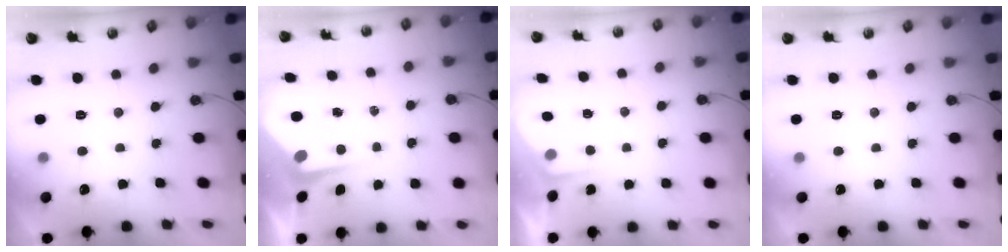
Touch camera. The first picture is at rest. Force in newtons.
{"total": 4.8, "press": 4.8, "slide": 0.4}
{"total": 2.2, "press": 2.2, "slide": 0.4}
{"total": 0.0}